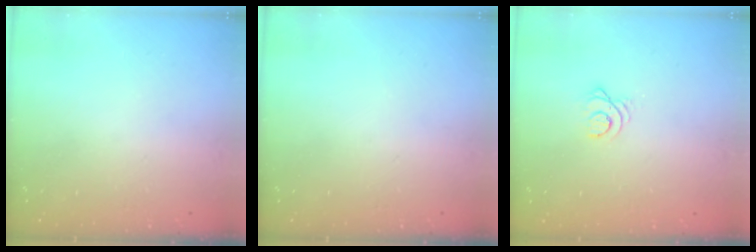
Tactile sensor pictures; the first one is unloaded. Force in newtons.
{"total": 0.0}
{"total": 2.7, "press": 2.7, "slide": 0.3}